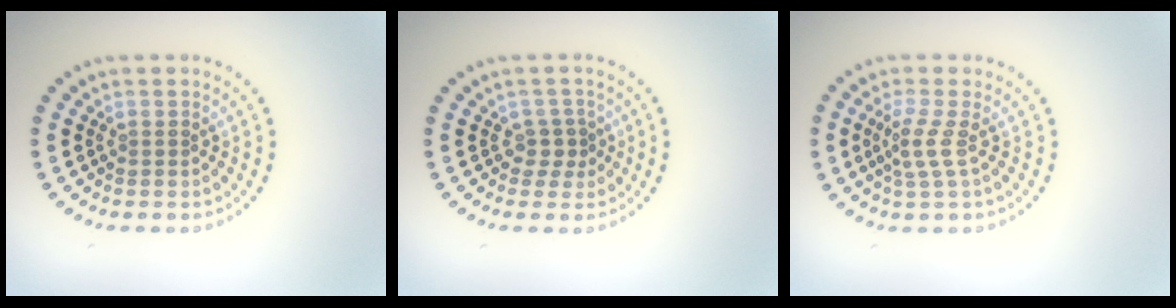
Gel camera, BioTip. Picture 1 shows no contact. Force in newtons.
{"total": 1.8, "press": 1.4, "slide": 1.1}
{"total": 2.2, "press": 1.5, "slide": 1.6}